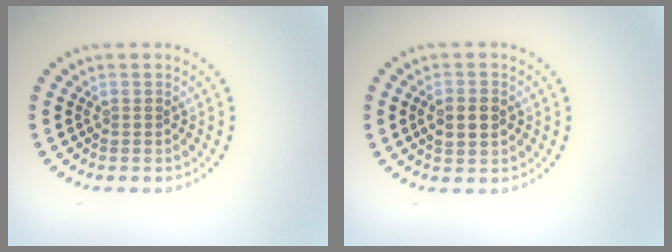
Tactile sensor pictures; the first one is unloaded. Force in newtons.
{"total": 2.7, "press": 2.7, "slide": 0.3}